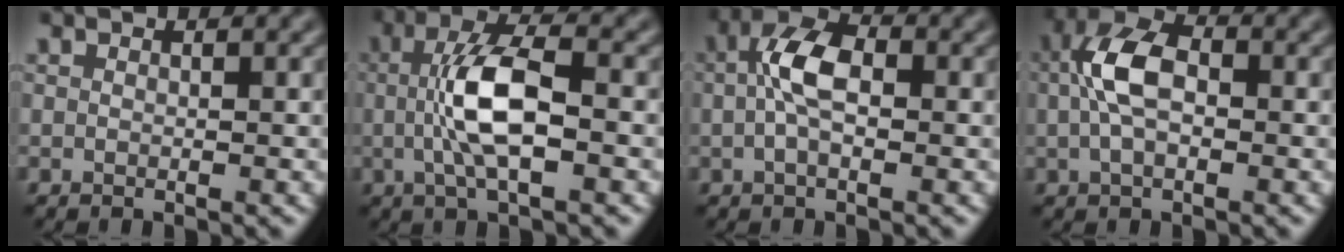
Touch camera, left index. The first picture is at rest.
{"total": 6.3, "force": [-0.3, 2.0, 5.9], "torque": [-0.124, 0.009, -0.010]}
{"total": 4.5, "force": [0.0, 2.4, 3.9], "torque": [-0.077, 0.013, -0.008]}
{"total": 5.3, "force": [0.0, 3.0, 4.4], "torque": [-0.093, 0.013, -0.007]}